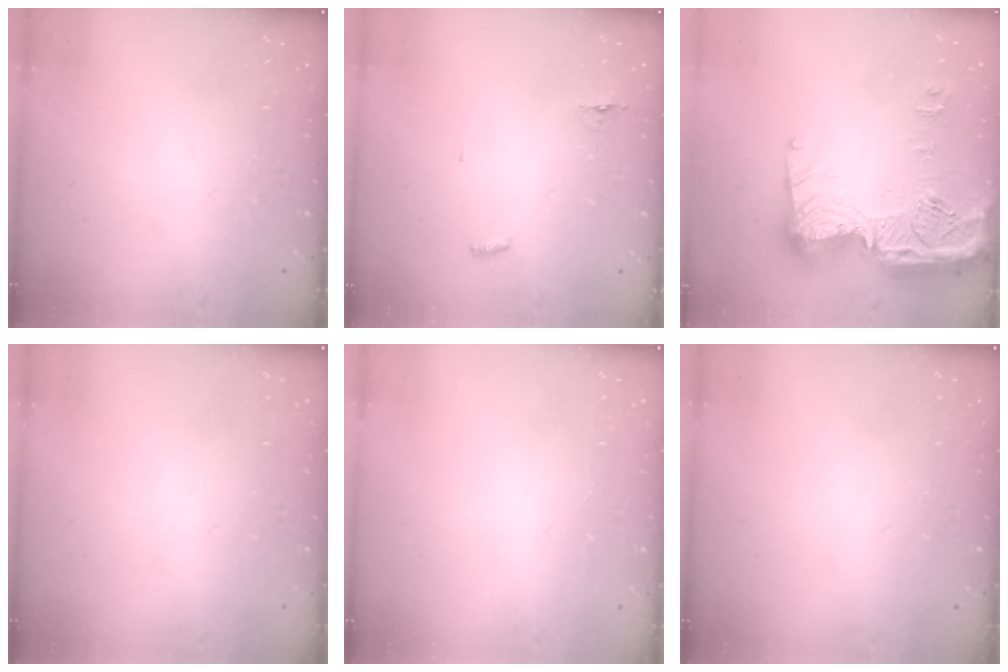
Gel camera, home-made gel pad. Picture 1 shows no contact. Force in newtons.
{"total": 7.4, "press": 4.4, "slide": 6.0}
{"total": 23.2, "press": 23.1, "slide": 2.1}
{"total": 0.0}
{"total": 0.0}
{"total": 0.0}